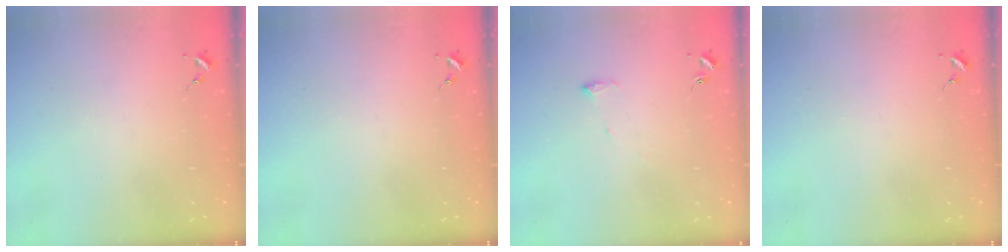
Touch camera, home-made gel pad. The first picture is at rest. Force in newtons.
{"total": 0.0}
{"total": 4.7, "press": 4.6, "slide": 0.6}
{"total": 0.0}